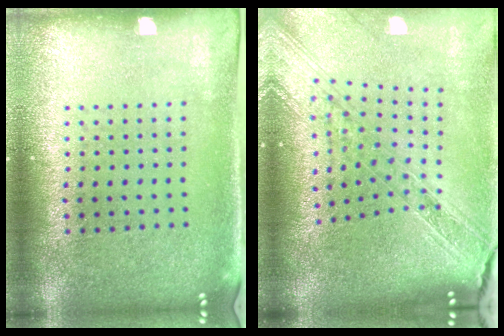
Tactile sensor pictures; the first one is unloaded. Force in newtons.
{"total": 2.3, "press": 1.9, "slide": 1.3}